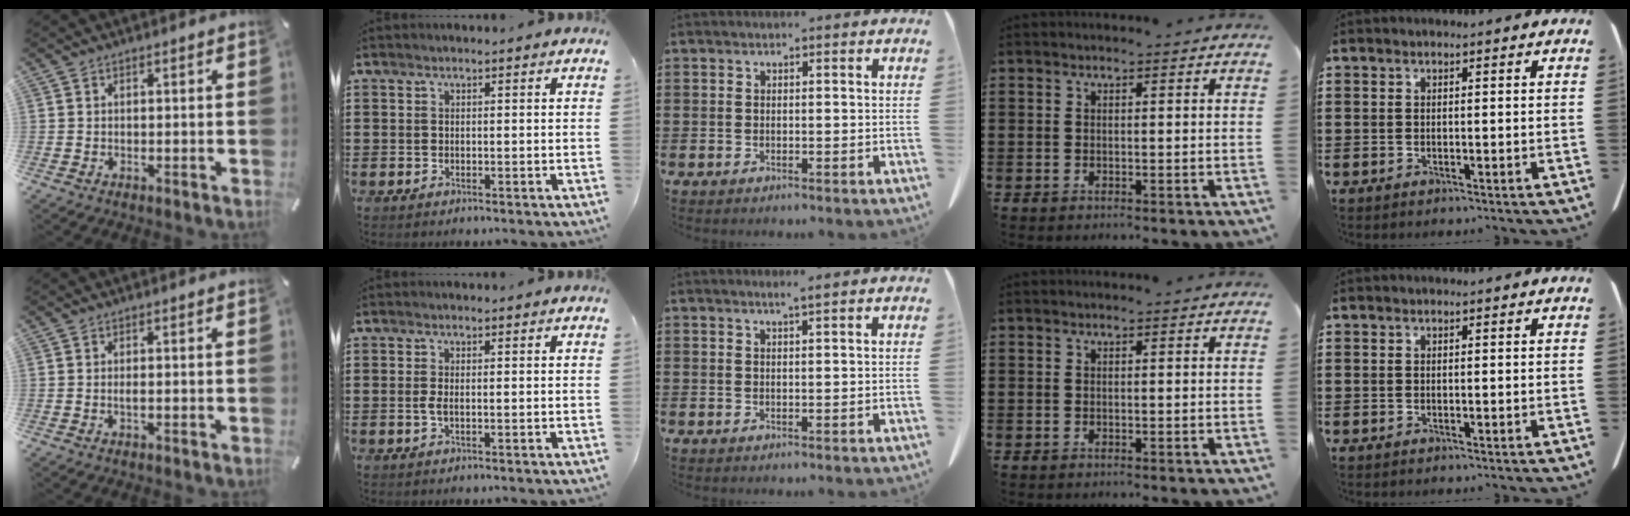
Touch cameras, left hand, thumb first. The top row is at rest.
{"thumb": {"total": 0.9, "force": [-0.2, 0.2, 0.9], "torque": [-0.017, -0.003, -0.003]}, "index": {"total": 1.2, "force": [-0.3, 0.3, 1.1], "torque": [-0.030, -0.003, -0.007]}, "middle": {"total": 1.2, "force": [1.0, -0.2, 0.7], "torque": [-0.013, -0.002, 0.018]}}